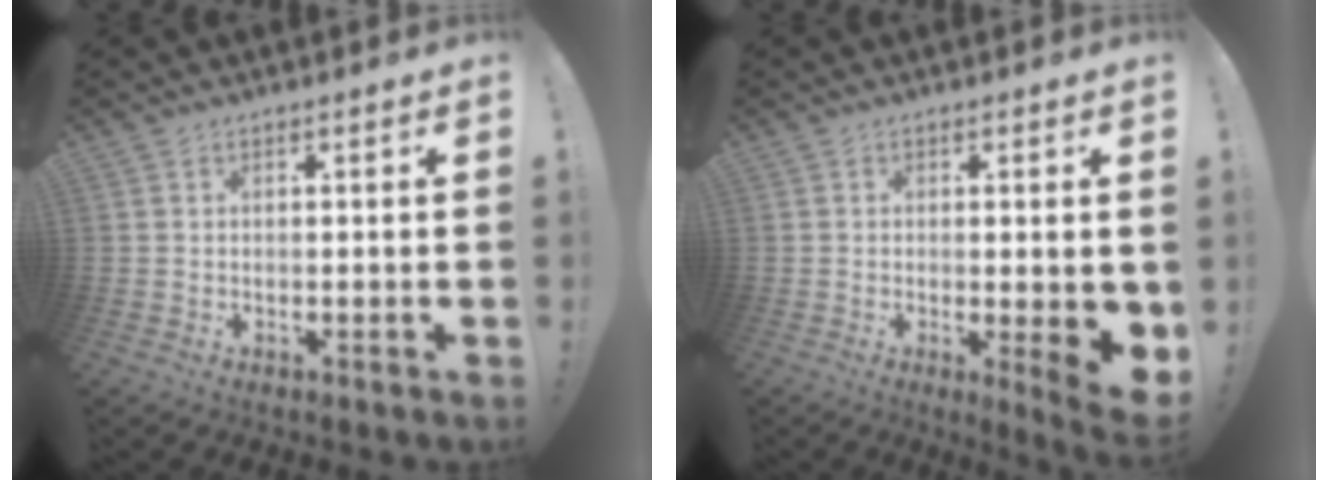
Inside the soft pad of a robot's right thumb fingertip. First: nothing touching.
{"total": 7.8, "force": [-0.2, 1.0, 7.7], "torque": [-0.092, -0.017, 0.001]}